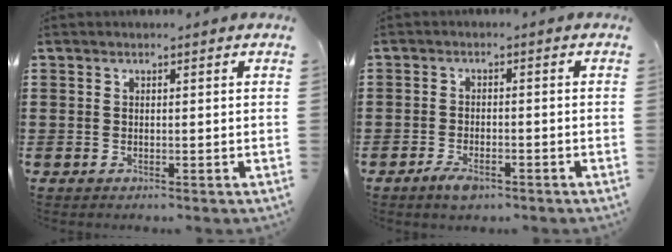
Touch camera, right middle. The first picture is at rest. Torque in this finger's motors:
{"motor_torque": [-0.01, -0.08, 0.09, 0.00]}